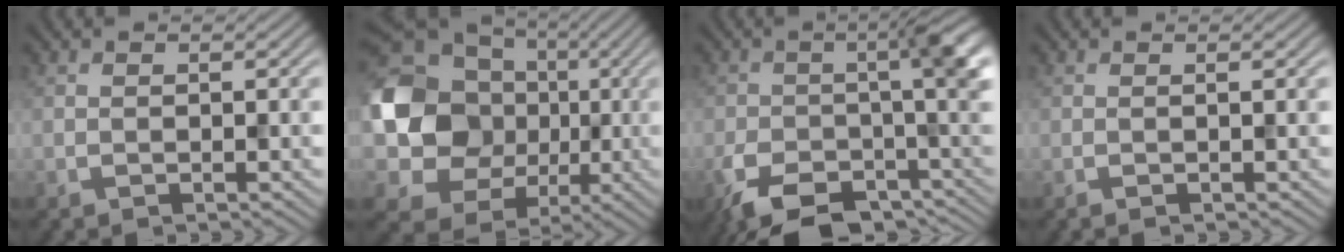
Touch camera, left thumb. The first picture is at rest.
{"total": 18.3, "force": [1.7, 16.3, 8.1], "torque": [-0.202, -0.009, 0.019]}
{"total": 11.5, "force": [-5.7, 4.6, 8.9], "torque": [-0.146, -0.033, -0.093]}
{"total": 1.1, "force": [0.0, 0.0, 1.1], "torque": [-0.017, 0.004, -0.004]}